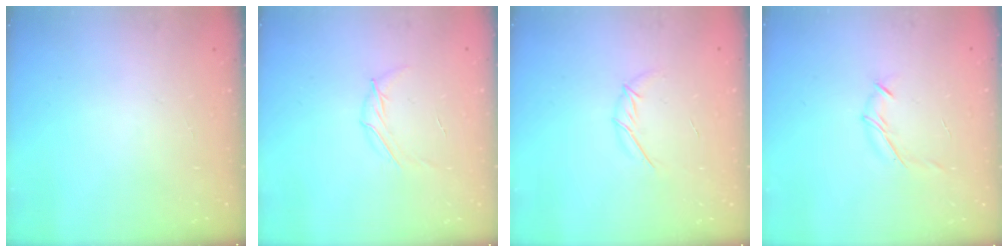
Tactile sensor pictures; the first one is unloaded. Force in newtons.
{"total": 5.7, "press": 5.6, "slide": 0.7}
{"total": 5.7, "press": 5.7, "slide": 0.9}
{"total": 6.7, "press": 6.6, "slide": 1.2}